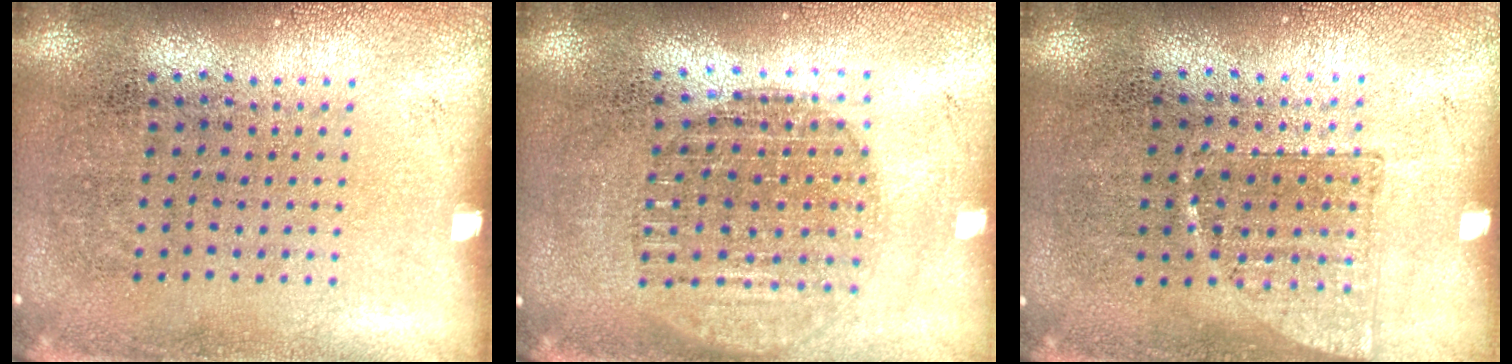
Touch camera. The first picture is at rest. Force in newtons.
{"total": 1.7, "press": 1.5, "slide": 0.9}
{"total": 0.7, "press": 0.7, "slide": 0.3}